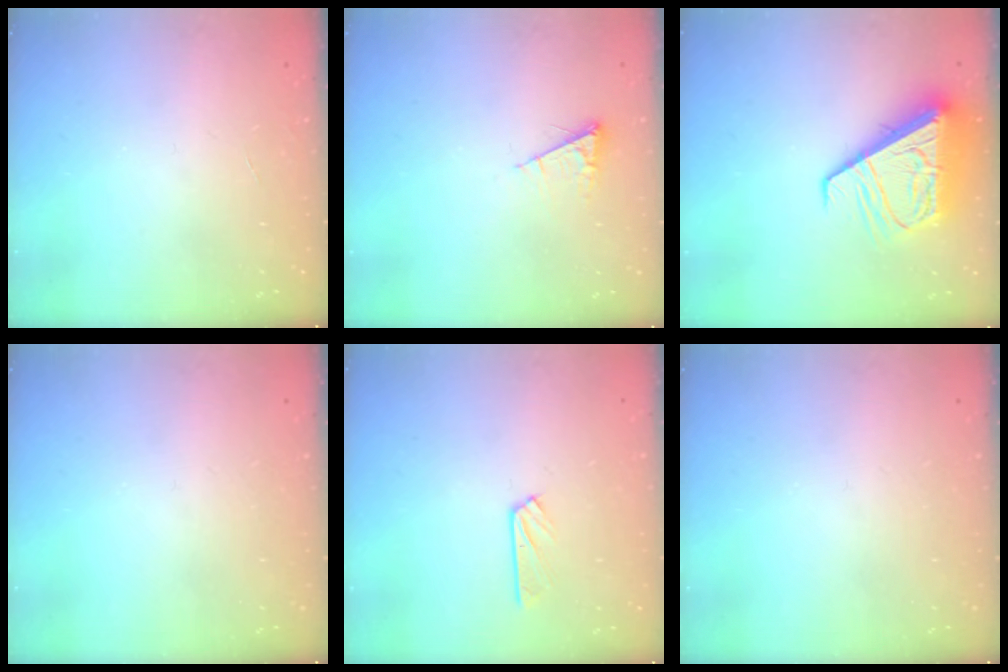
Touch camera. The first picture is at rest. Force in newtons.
{"total": 5.3, "press": 5.2, "slide": 0.6}
{"total": 12.5, "press": 12.4, "slide": 1.6}
{"total": 0.0}
{"total": 2.5, "press": 2.5, "slide": 0.3}
{"total": 0.0}